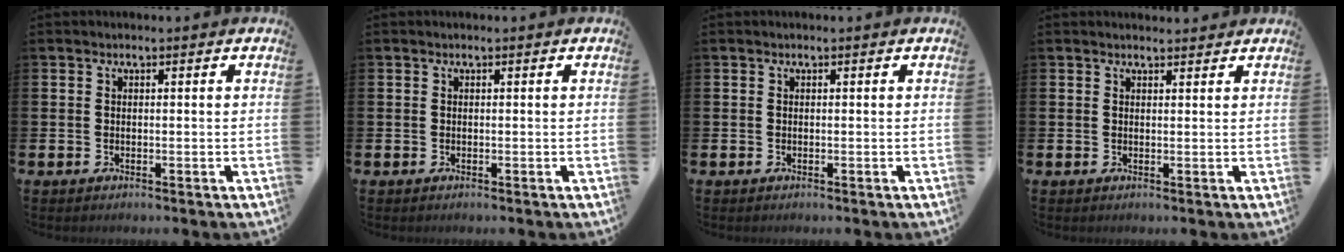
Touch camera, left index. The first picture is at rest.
{"total": 0.0}
{"total": 0.0}
{"total": 1.3, "force": [1.2, 0.2, 0.1], "torque": [0.004, -0.004, 0.021]}